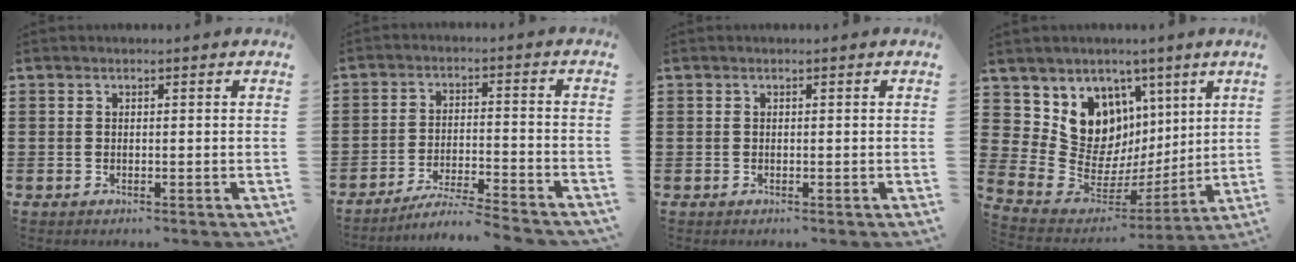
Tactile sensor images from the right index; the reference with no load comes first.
{"total": 5.2, "force": [-4.9, -0.4, 1.7], "torque": [-0.037, -0.010, -0.098]}
{"total": 0.0}
{"total": 11.8, "force": [5.3, 9.9, 3.4], "torque": [-0.090, -0.054, 0.109]}